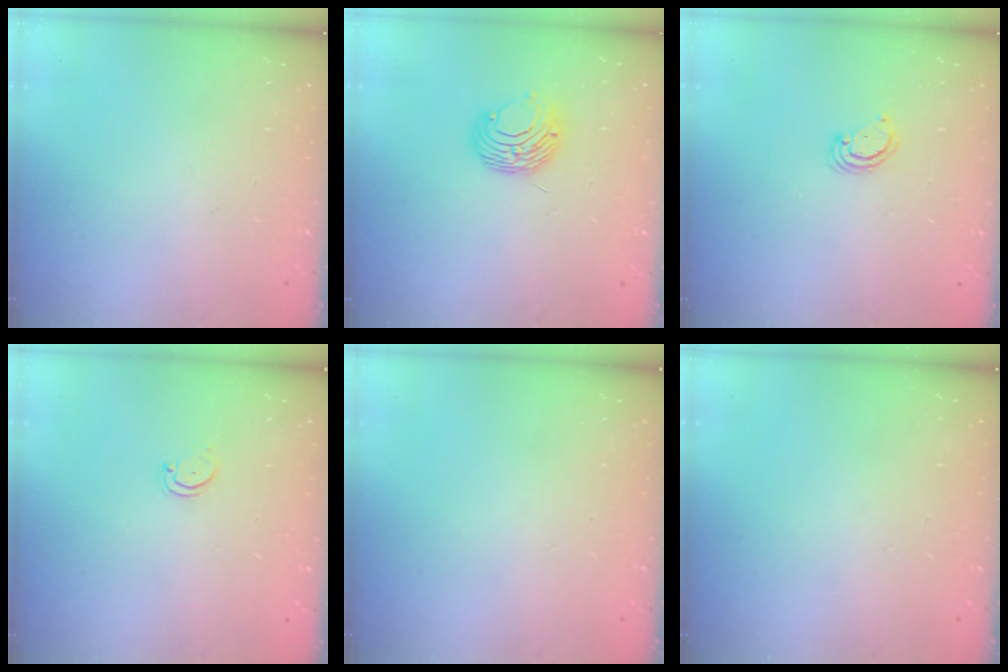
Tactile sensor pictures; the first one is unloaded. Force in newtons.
{"total": 8.5, "press": 8.5, "slide": 0.6}
{"total": 2.6, "press": 2.6, "slide": 0.2}
{"total": 1.5, "press": 1.5, "slide": 0.3}
{"total": 0.0}
{"total": 0.0}